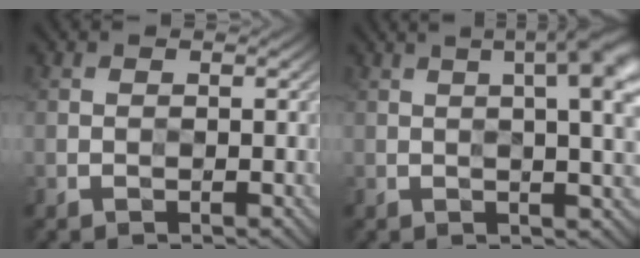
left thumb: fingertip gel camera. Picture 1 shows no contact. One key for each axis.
{"total": 8.7, "fx": 3.0, "fy": 2.2, "fz": 7.9, "tx": -0.076, "ty": 0.031, "tz": 0.031}